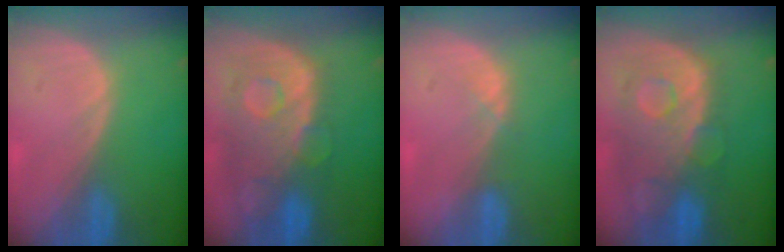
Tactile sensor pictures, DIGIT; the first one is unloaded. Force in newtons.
{"total": 11.5, "press": 9.8, "slide": 6.0}
{"total": 1.4, "press": 1.2, "slide": 0.7}
{"total": 11.3, "press": 9.8, "slide": 5.7}